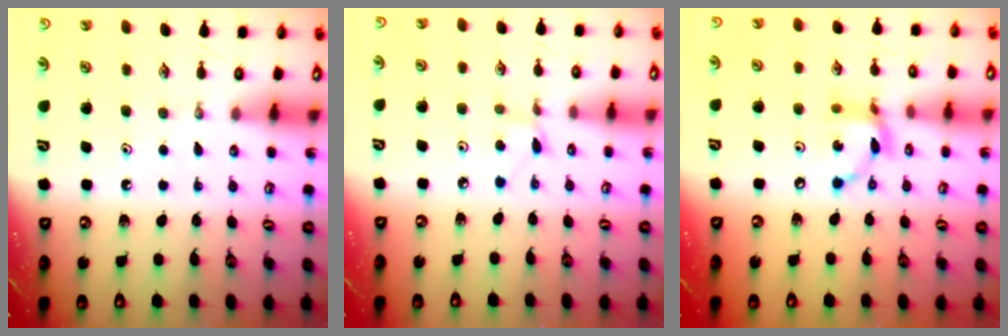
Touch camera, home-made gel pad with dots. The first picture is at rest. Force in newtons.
{"total": 3.0, "press": 3.0, "slide": 0.5}
{"total": 10.9, "press": 10.9, "slide": 0.8}